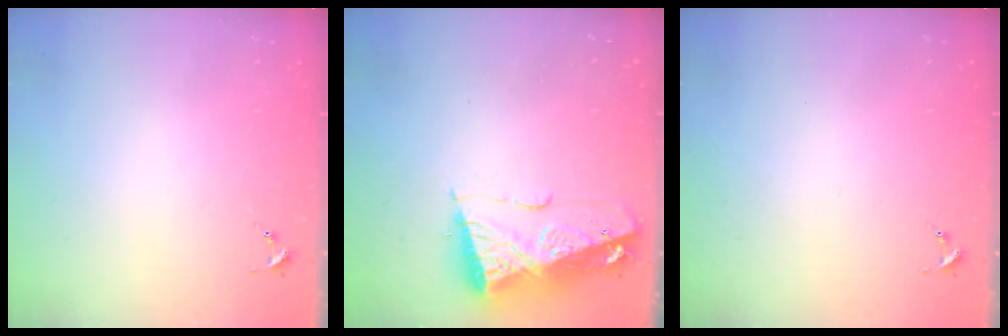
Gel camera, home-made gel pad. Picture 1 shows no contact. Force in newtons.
{"total": 10.8, "press": 10.7, "slide": 1.0}
{"total": 0.0}